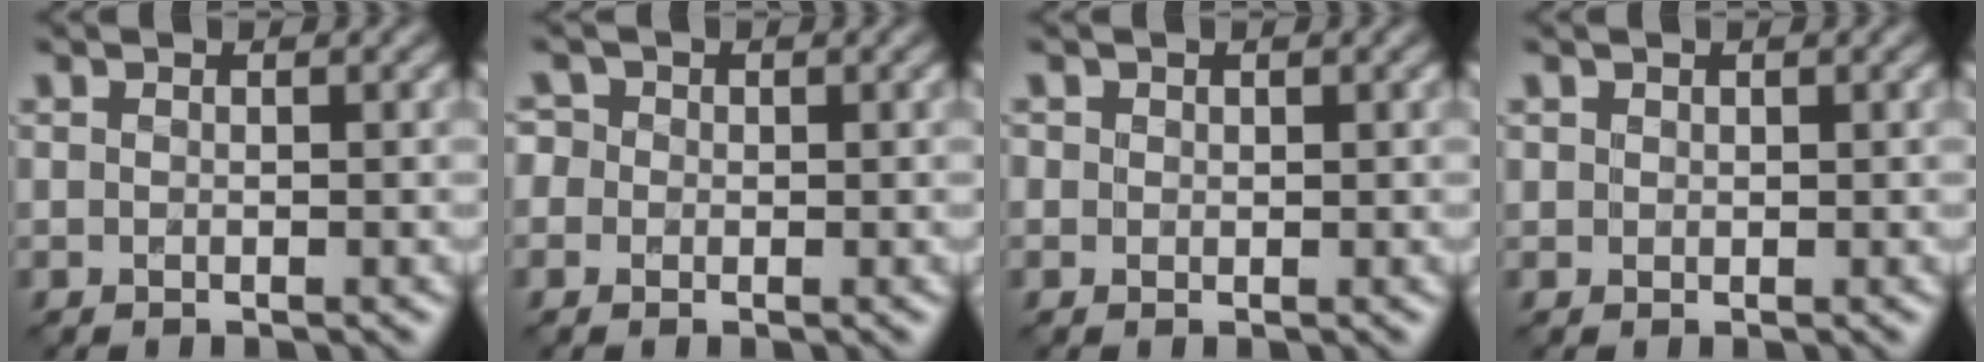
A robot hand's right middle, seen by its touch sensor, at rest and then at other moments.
{"total": 1.4, "force": [0.0, 1.4, -0.2], "torque": [0.022, 0.018, -0.019]}
{"total": 0.6, "force": [0.1, 0.4, -0.4], "torque": [0.012, 0.004, 0.003]}
{"total": 0.6, "force": [0.2, 0.0, -0.5], "torque": [0.006, 0.001, 0.007]}